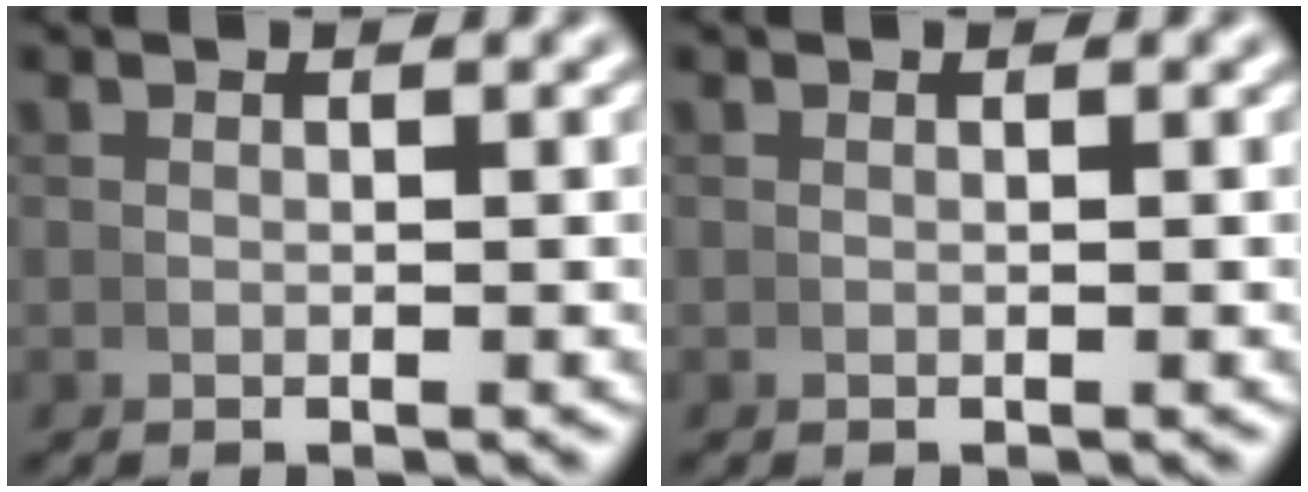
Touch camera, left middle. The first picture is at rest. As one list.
[{"total": 0.0}]